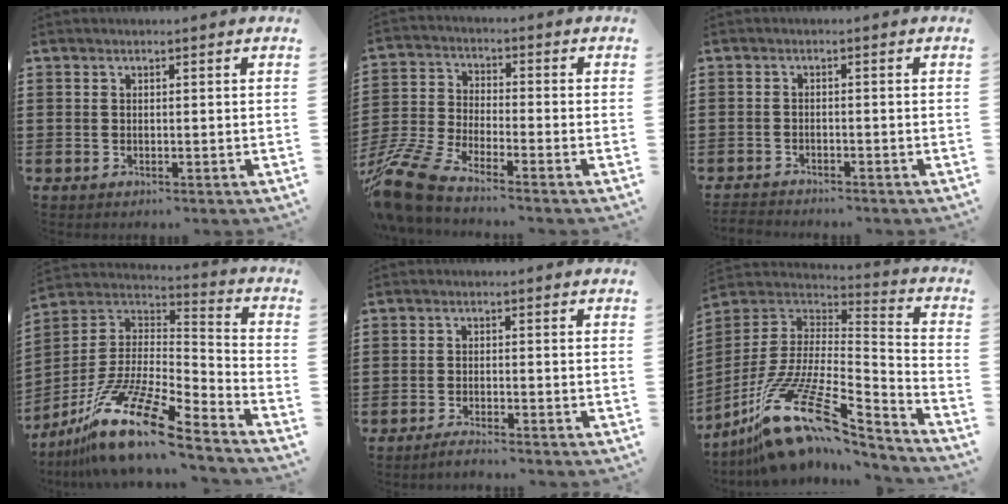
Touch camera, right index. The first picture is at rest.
{"total": 8.6, "force": [-7.5, 1.0, 4.1], "torque": [-0.115, -0.001, -0.158]}
{"total": 1.5, "force": [-1.5, 0.0, 0.0], "torque": [-0.006, -0.001, -0.033]}
{"total": 16.1, "force": [-11.2, 3.3, 11.1], "torque": [-0.221, 0.025, -0.207]}
{"total": 1.8, "force": [-1.8, -0.3, 0.5], "torque": [-0.010, -0.002, -0.032]}
{"total": 15.3, "force": [-7.8, 5.5, 11.9], "torque": [-0.250, -0.002, -0.139]}